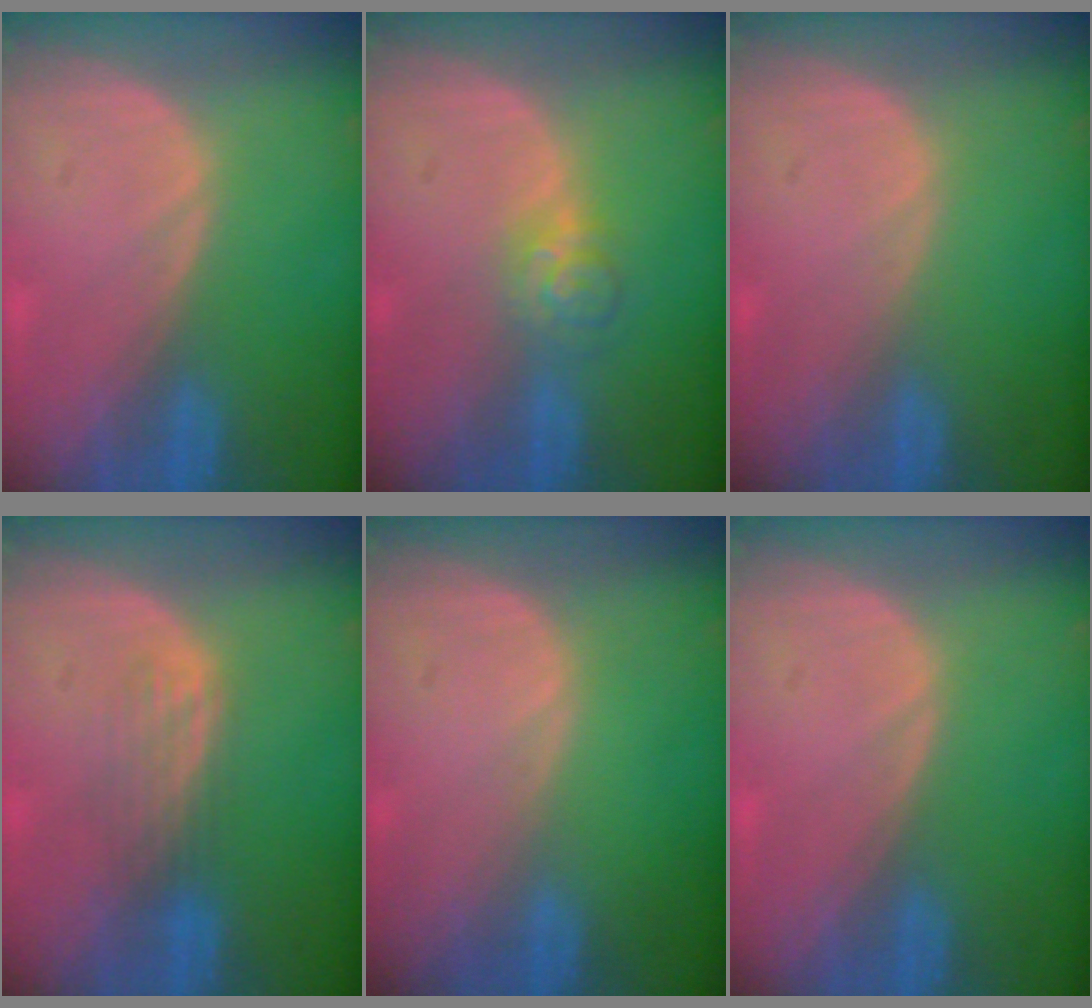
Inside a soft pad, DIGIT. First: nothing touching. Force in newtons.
{"total": 3.7, "press": 3.6, "slide": 0.9}
{"total": 0.0}
{"total": 3.4, "press": 3.0, "slide": 1.6}
{"total": 0.0}
{"total": 0.0}